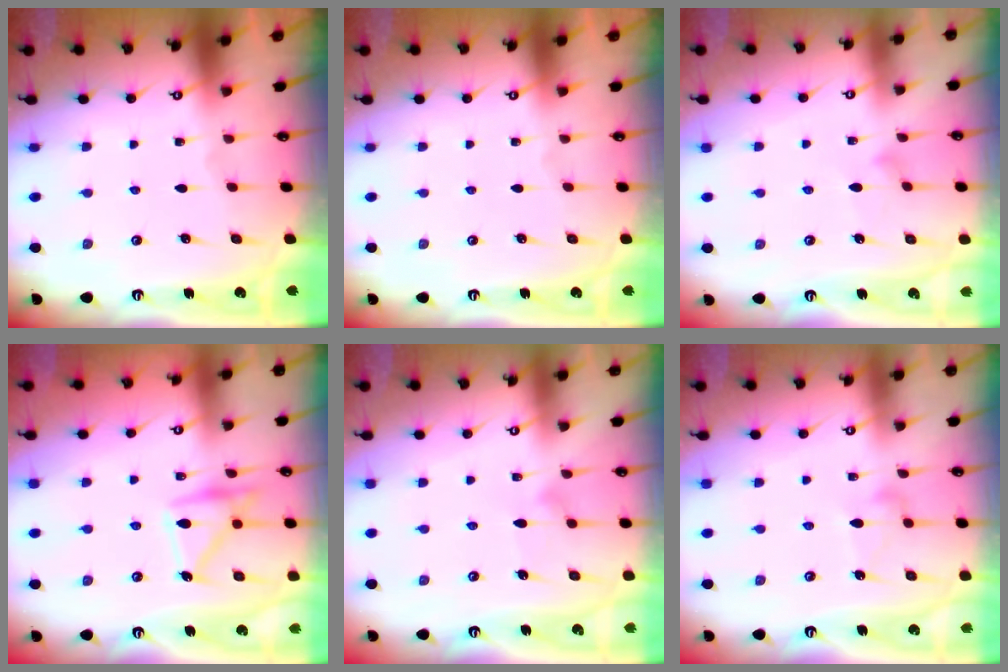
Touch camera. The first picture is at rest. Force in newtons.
{"total": 0.0}
{"total": 8.4, "press": 8.3, "slide": 0.4}
{"total": 16.4, "press": 16.4, "slide": 0.8}
{"total": 9.1, "press": 9.1, "slide": 0.3}
{"total": 6.6, "press": 6.5, "slide": 0.4}